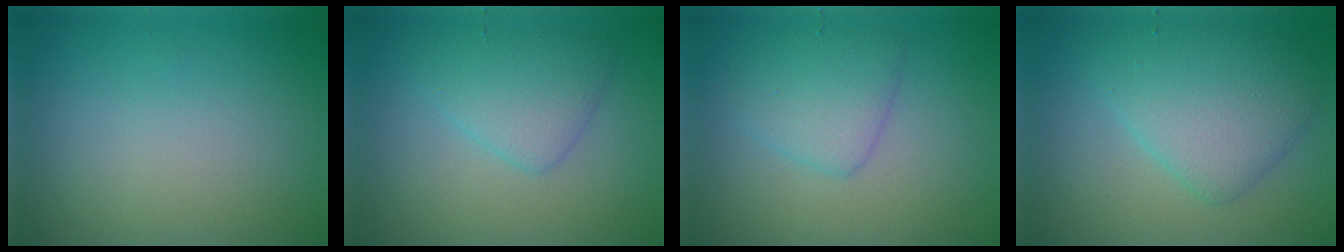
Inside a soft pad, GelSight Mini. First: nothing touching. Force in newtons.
{"total": 1.9, "press": 1.9, "slide": 0.1}
{"total": 3.1, "press": 3.1, "slide": 0.1}
{"total": 5.4, "press": 5.4, "slide": 0.2}